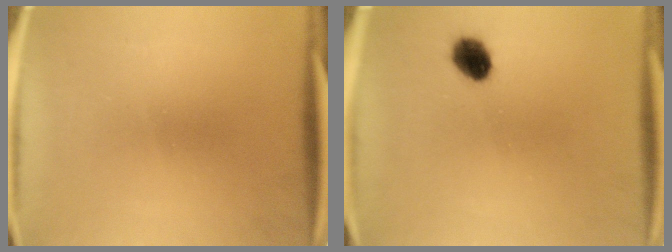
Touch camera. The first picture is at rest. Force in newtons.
{"total": 5.3}